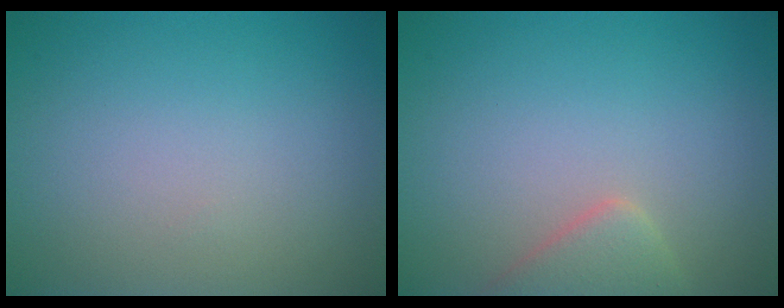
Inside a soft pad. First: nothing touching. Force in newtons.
{"total": 2.8, "press": 2.7, "slide": 0.1}